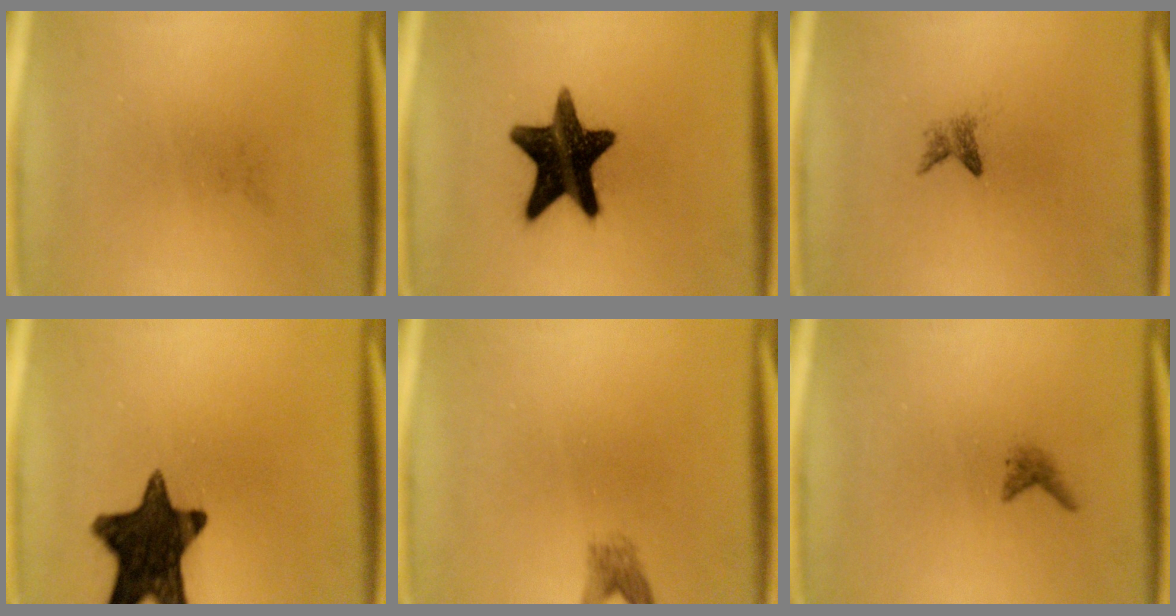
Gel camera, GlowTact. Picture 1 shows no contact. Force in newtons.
{"total": 16.2}
{"total": 1.4}
{"total": 15.2}
{"total": 1.8}
{"total": 1.0}